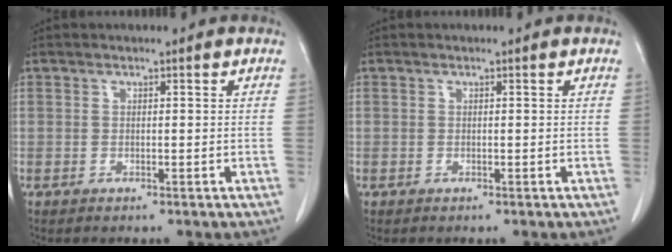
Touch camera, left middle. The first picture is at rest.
{"total": 0.0}